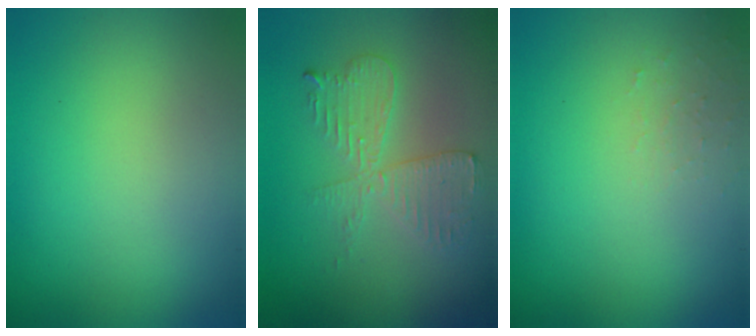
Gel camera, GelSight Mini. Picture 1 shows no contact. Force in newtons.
{"total": 4.2, "press": 3.6, "slide": 2.2}
{"total": 1.1, "press": 1.0, "slide": 0.2}